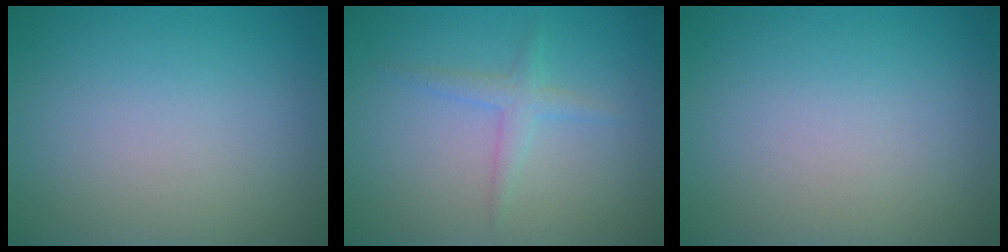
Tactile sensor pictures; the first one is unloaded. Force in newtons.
{"total": 1.7, "press": 1.7, "slide": 0.0}
{"total": 0.0}